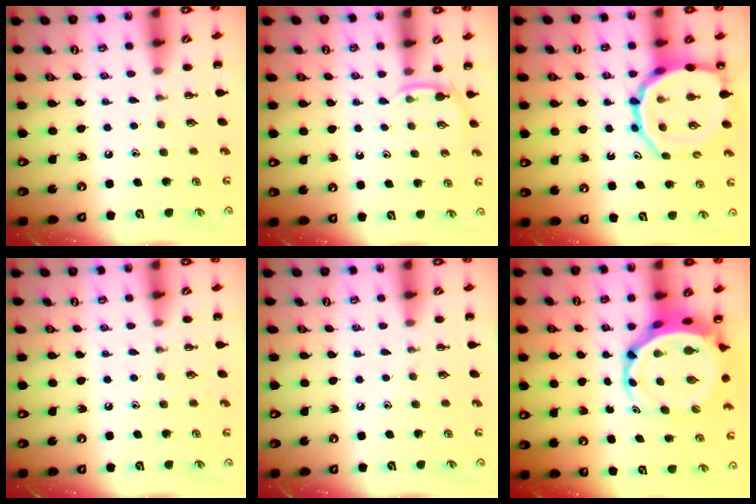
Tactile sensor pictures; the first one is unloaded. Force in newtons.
{"total": 3.1, "press": 2.9, "slide": 1.1}
{"total": 14.2, "press": 13.9, "slide": 2.9}
{"total": 0.0}
{"total": 0.0}
{"total": 6.6, "press": 6.3, "slide": 2.0}